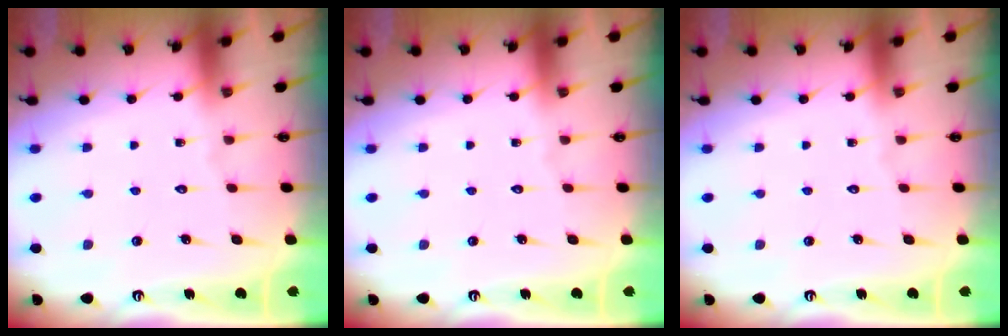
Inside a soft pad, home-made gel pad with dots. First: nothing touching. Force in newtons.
{"total": 0.0}
{"total": 0.0}